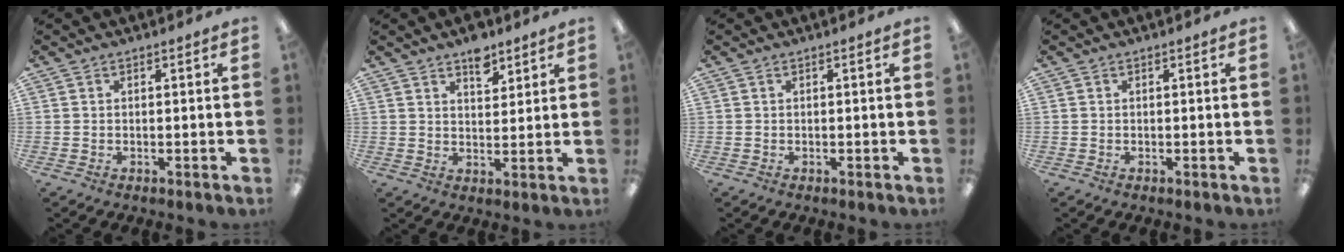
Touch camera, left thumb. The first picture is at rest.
{"total": 6.3, "force": [4.6, 3.3, 2.9], "torque": [-0.020, -0.026, 0.075]}
{"total": 0.0}
{"total": 0.0}